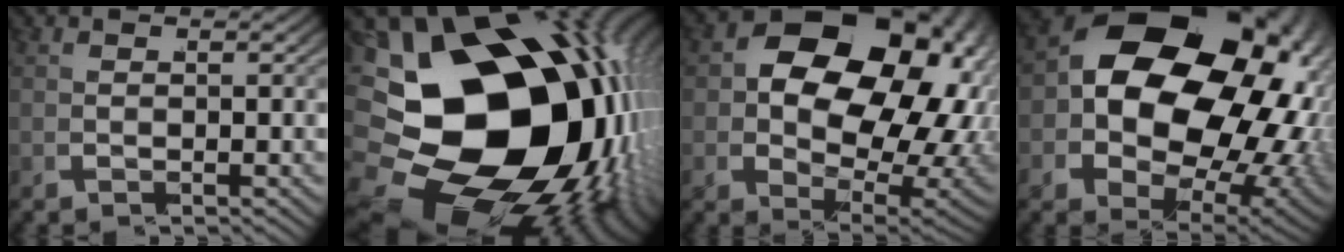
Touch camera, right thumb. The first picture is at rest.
{"total": 33.2, "force": [-2.4, 22.0, 24.7], "torque": [-0.424, -0.070, -0.011]}
{"total": 20.7, "force": [1.6, 14.1, 15.0], "torque": [-0.255, -0.044, 0.041]}
{"total": 26.4, "force": [1.8, 18.6, 18.7], "torque": [-0.332, -0.050, 0.042]}